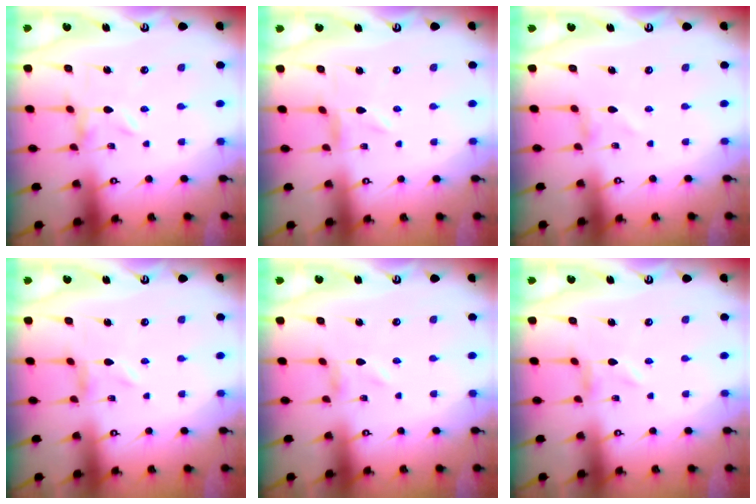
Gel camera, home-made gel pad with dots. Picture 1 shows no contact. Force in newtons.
{"total": 0.0}
{"total": 0.9, "press": 0.9, "slide": 0.4}
{"total": 0.5, "press": 0.4, "slide": 0.3}
{"total": 0.8, "press": 0.8, "slide": 0.2}
{"total": 0.0}